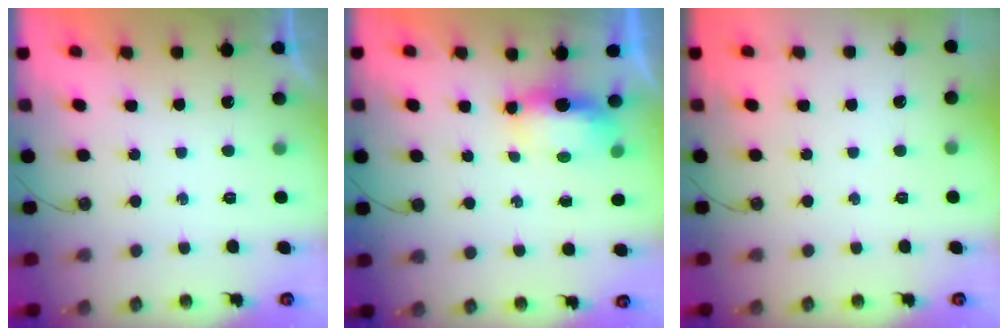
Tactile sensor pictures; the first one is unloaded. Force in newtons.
{"total": 9.9, "press": 6.8, "slide": 7.2}
{"total": 0.0}